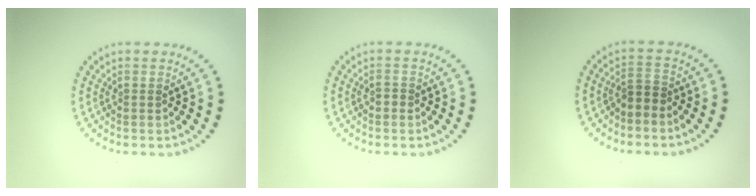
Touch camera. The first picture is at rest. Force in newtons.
{"total": 0.9, "press": 0.8, "slide": 0.2}
{"total": 1.8, "press": 1.4, "slide": 1.1}